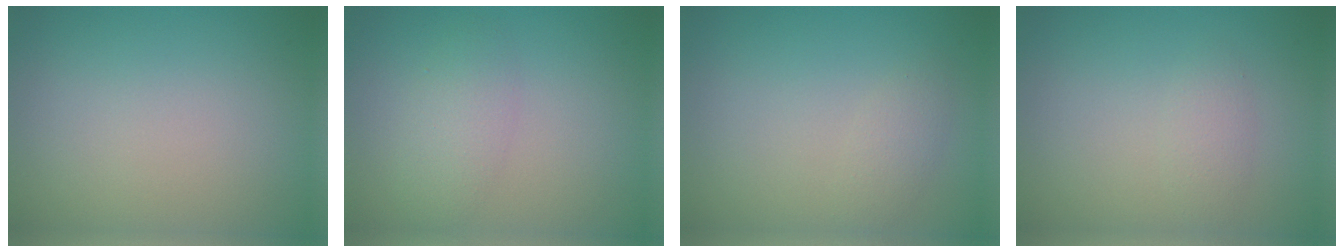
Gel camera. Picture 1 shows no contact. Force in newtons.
{"total": 2.4, "press": 2.4, "slide": 0.1}
{"total": 1.2, "press": 1.2, "slide": 0.0}
{"total": 1.3, "press": 1.3, "slide": 0.1}